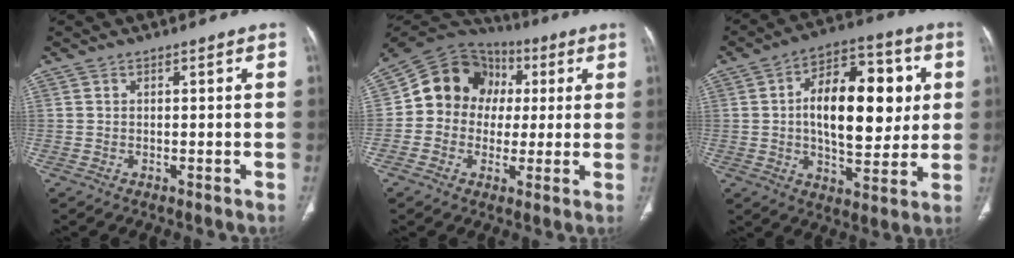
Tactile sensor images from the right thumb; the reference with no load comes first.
{"total": 15.2, "force": [2.0, 13.1, 7.3], "torque": [-0.092, 0.033, 0.026]}
{"total": 19.9, "force": [2.6, 10.4, 16.8], "torque": [-0.222, 0.009, 0.037]}